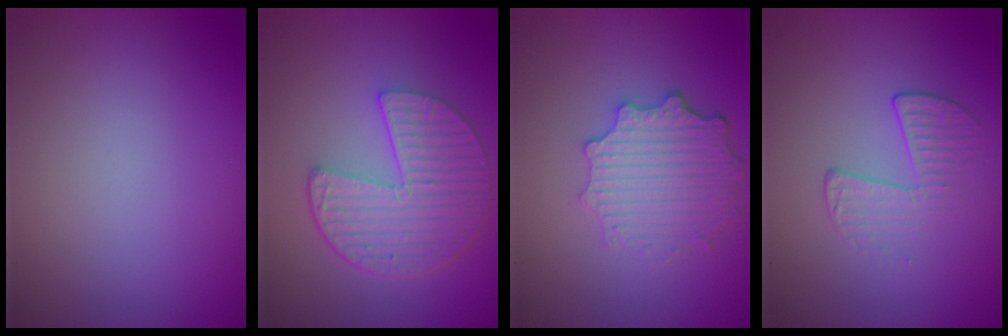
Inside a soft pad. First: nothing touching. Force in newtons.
{"total": 6.0, "press": 4.3, "slide": 4.2}
{"total": 4.4, "press": 3.6, "slide": 2.6}
{"total": 2.1, "press": 1.0, "slide": 1.8}